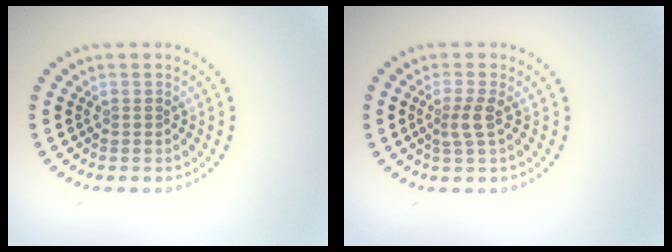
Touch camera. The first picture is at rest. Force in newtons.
{"total": 1.8, "press": 1.5, "slide": 1.1}